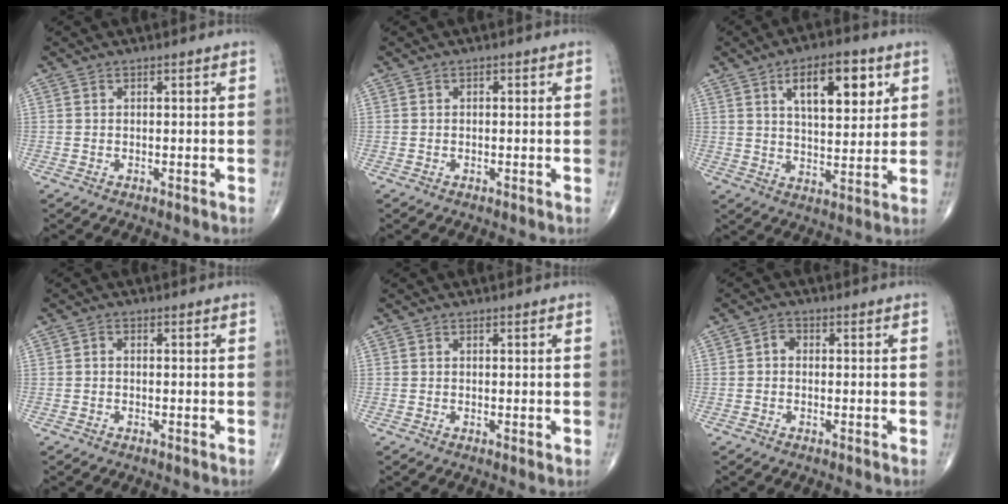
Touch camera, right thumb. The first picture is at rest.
{"total": 0.5, "force": [0.1, 0.4, 0.3], "torque": [0.001, 0.002, -0.001]}
{"total": 12.9, "force": [5.3, 5.9, 10.2], "torque": [-0.122, -0.022, 0.083]}
{"total": 0.7, "force": [-0.3, 0.5, 0.5], "torque": [-0.004, 0.002, -0.010]}
{"total": 0.7, "force": [-0.1, 0.1, 0.6], "torque": [-0.012, -0.003, -0.002]}
{"total": 1.7, "force": [-0.1, 1.3, 1.1], "torque": [-0.008, 0.007, -0.009]}